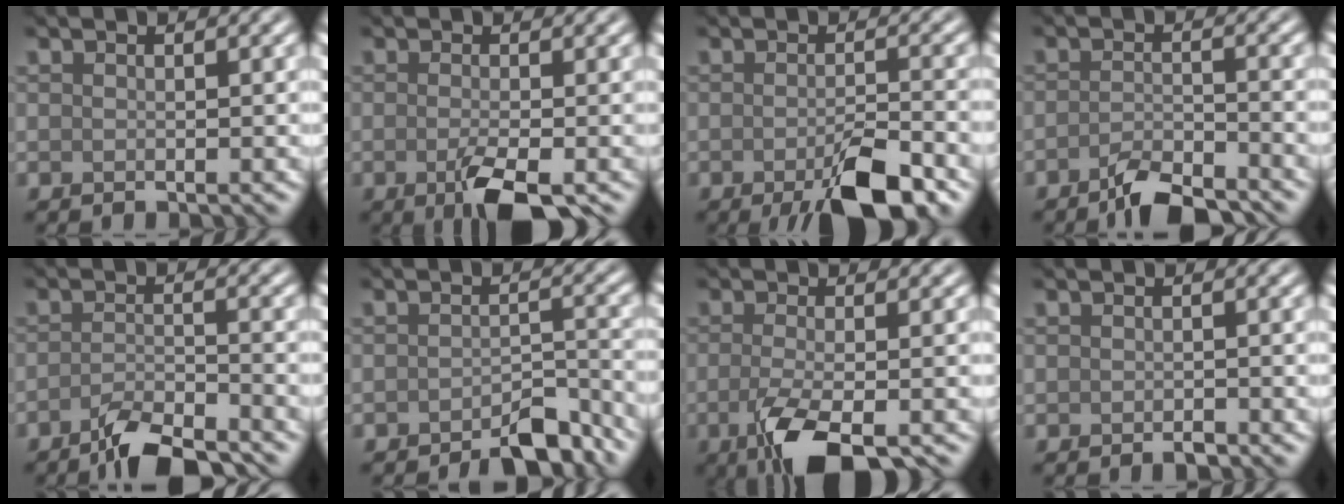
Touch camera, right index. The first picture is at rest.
{"total": 4.1, "force": [-1.6, 1.2, 3.6], "torque": [-0.065, -0.010, -0.032]}
{"total": 5.9, "force": [-3.0, 1.5, 4.9], "torque": [-0.083, -0.004, -0.048]}
{"total": 4.1, "force": [-3.4, 1.0, 2.2], "torque": [-0.037, 0.000, -0.068]}
{"total": 4.5, "force": [-3.7, 0.9, 2.5], "torque": [-0.045, -0.001, -0.075]}
{"total": 4.1, "force": [-3.2, 1.3, 2.3], "torque": [-0.027, 0.007, -0.048]}
{"total": 6.7, "force": [-2.6, 2.3, 5.7], "torque": [-0.100, -0.012, -0.051]}
{"total": 0.9, "force": [-0.6, 0.4, 0.5], "torque": [-0.008, -0.002, -0.009]}